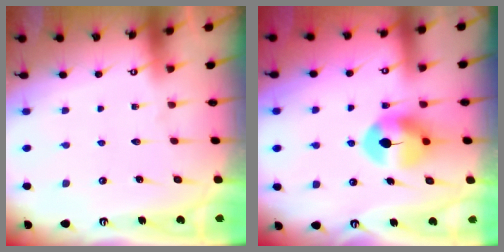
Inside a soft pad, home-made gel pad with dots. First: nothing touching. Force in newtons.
{"total": 8.5, "press": 8.5, "slide": 1.0}